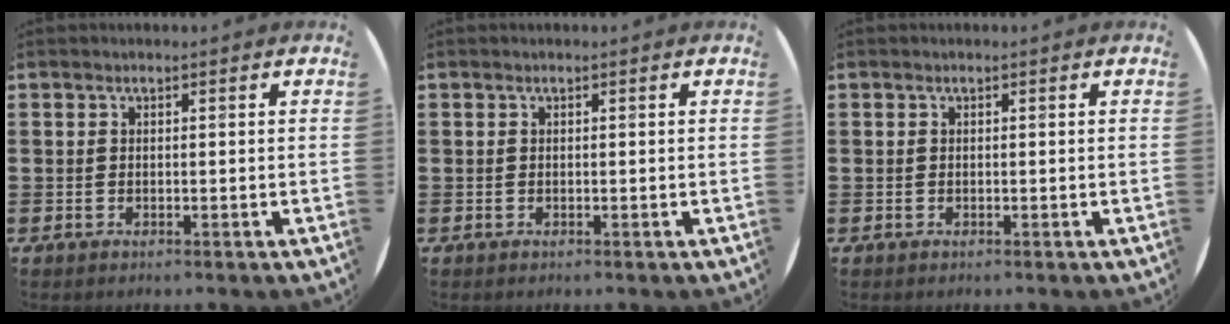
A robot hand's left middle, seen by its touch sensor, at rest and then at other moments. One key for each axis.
{"total": 0.0}
{"total": 0.0}